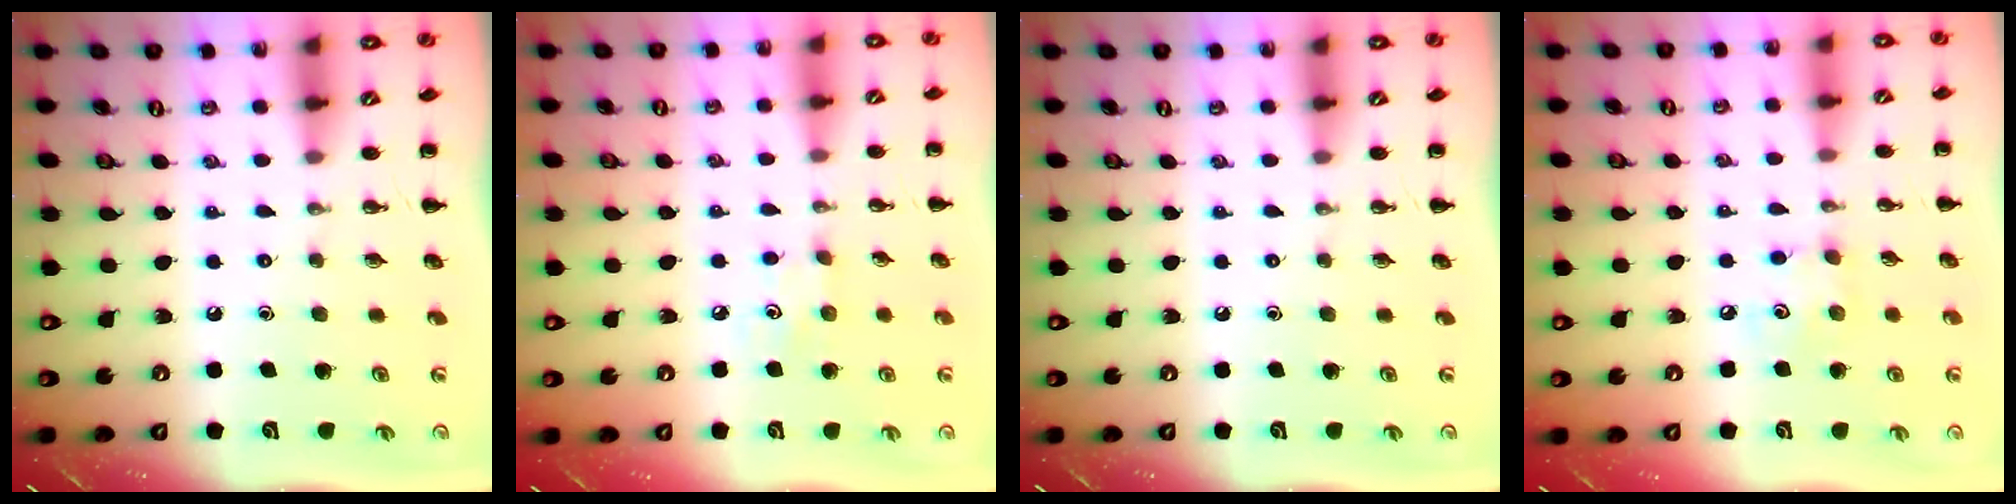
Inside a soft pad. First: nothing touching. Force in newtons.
{"total": 3.7, "press": 3.6, "slide": 0.9}
{"total": 0.0}
{"total": 4.3, "press": 4.2, "slide": 0.7}